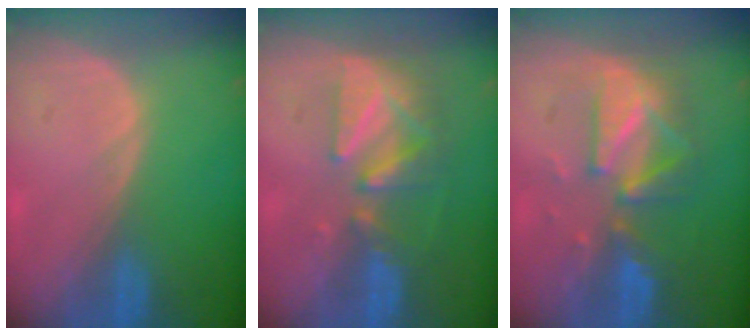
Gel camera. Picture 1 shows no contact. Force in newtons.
{"total": 8.6, "press": 7.7, "slide": 3.9}
{"total": 8.0, "press": 8.0, "slide": 0.6}